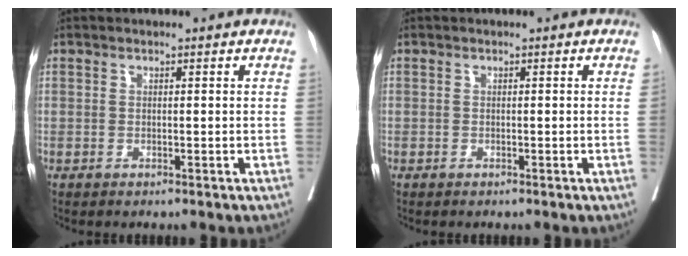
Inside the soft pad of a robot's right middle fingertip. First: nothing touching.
{"total": 0.0}